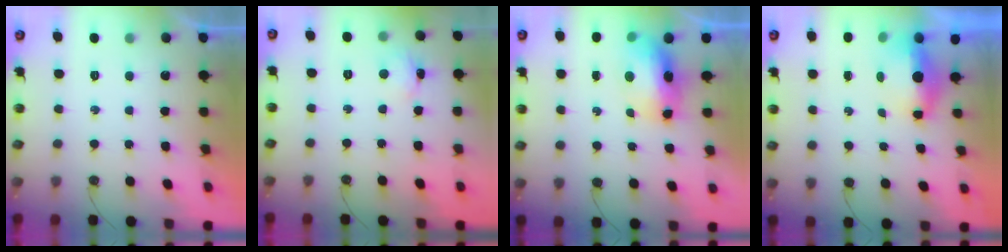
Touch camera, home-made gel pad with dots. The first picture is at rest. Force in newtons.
{"total": 4.7, "press": 4.6, "slide": 0.5}
{"total": 9.5, "press": 9.3, "slide": 2.0}
{"total": 5.3, "press": 5.2, "slide": 1.2}